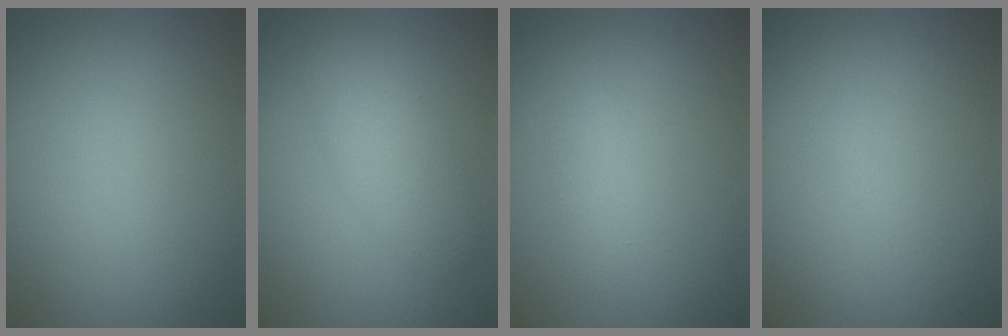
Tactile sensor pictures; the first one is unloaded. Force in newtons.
{"total": 3.2, "press": 3.2, "slide": 0.1}
{"total": 1.1, "press": 1.1, "slide": 0.0}
{"total": 0.0}